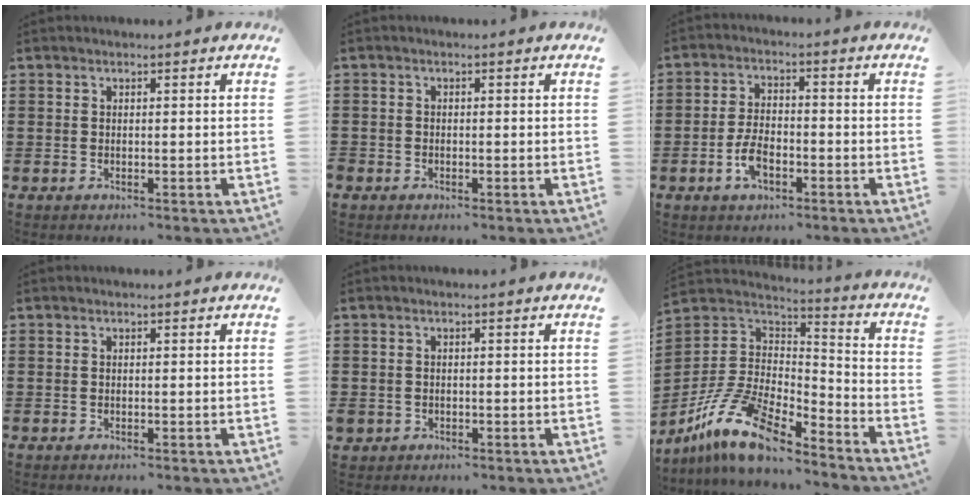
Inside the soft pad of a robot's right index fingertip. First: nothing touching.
{"total": 0.9, "force": [-0.7, 0.6, 0.0], "torque": [-0.001, 0.003, -0.017]}
{"total": 5.0, "force": [-2.1, 2.5, 3.8], "torque": [-0.086, 0.001, -0.043]}
{"total": 0.0}
{"total": 1.1, "force": [-0.5, 0.9, 0.1], "torque": [-0.004, 0.002, -0.014]}
{"total": 13.9, "force": [-9.5, 5.0, 8.9], "torque": [-0.196, 0.024, -0.184]}